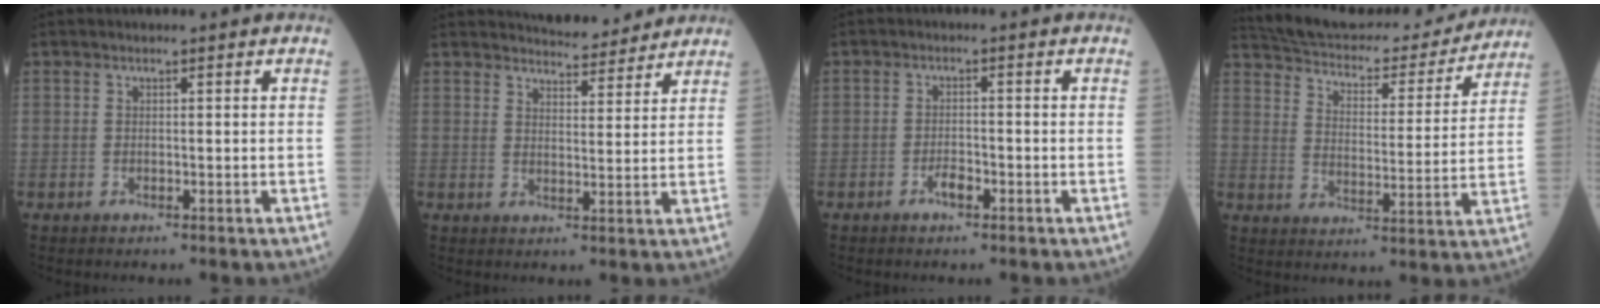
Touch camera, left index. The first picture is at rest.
{"total": 7.2, "force": [7.0, 1.3, 1.2], "torque": [-0.020, 0.003, 0.091]}
{"total": 2.0, "force": [-1.3, 0.7, 1.4], "torque": [-0.028, 0.002, -0.021]}
{"total": 20.1, "force": [19.1, 4.0, 5.0], "torque": [-0.074, -0.021, 0.255]}